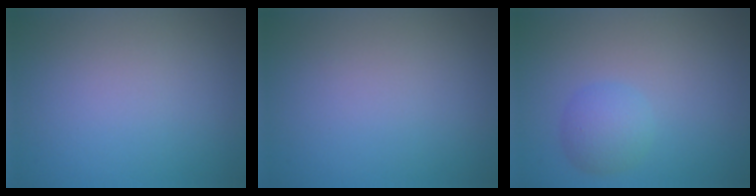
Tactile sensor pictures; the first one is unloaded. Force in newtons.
{"total": 0.0}
{"total": 2.5, "press": 2.5, "slide": 0.2}